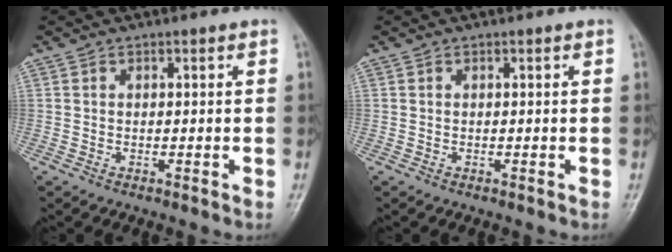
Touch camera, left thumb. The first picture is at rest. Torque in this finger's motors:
{"motor_torque": [0.00, 0.00, 0.00, 0.00, 0.00]}